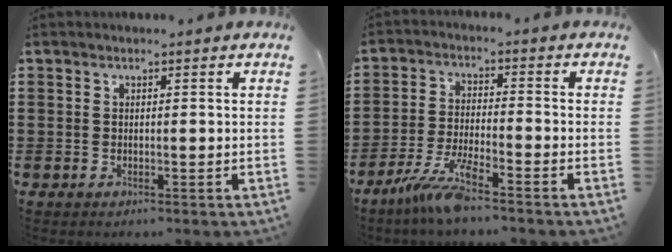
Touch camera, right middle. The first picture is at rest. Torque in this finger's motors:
{"motor_torque": [2.14, 0.00, 0.16, 0.18]}